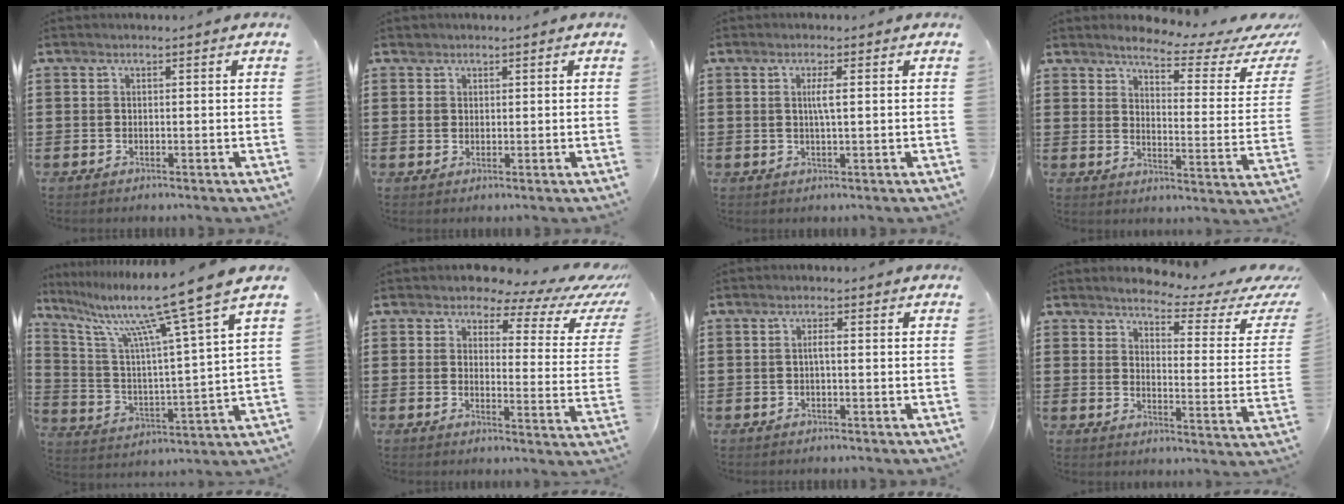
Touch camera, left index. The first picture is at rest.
{"total": 1.5, "force": [0.8, 1.3, 0.2], "torque": [-0.007, 0.004, 0.016]}
{"total": 2.3, "force": [0.4, 0.1, 2.2], "torque": [-0.047, -0.003, 0.006]}
{"total": 4.4, "force": [3.8, 0.0, 2.2], "torque": [-0.049, -0.032, 0.053]}
{"total": 12.2, "force": [9.6, -0.6, 7.5], "torque": [-0.168, -0.065, 0.147]}
{"total": 4.6, "force": [3.6, 1.8, 2.1], "torque": [-0.057, -0.016, 0.055]}
{"total": 1.4, "force": [-0.1, 0.3, 1.3], "torque": [-0.026, 0.001, -0.003]}
{"total": 3.3, "force": [2.8, 0.2, 1.8], "torque": [-0.039, -0.028, 0.036]}